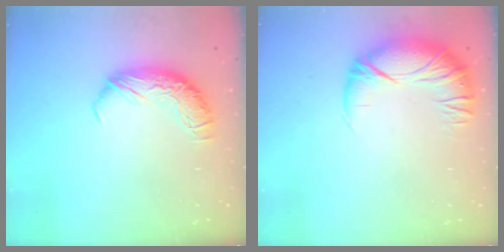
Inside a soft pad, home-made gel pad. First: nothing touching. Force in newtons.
{"total": 2.7, "press": 0.9, "slide": 2.5}